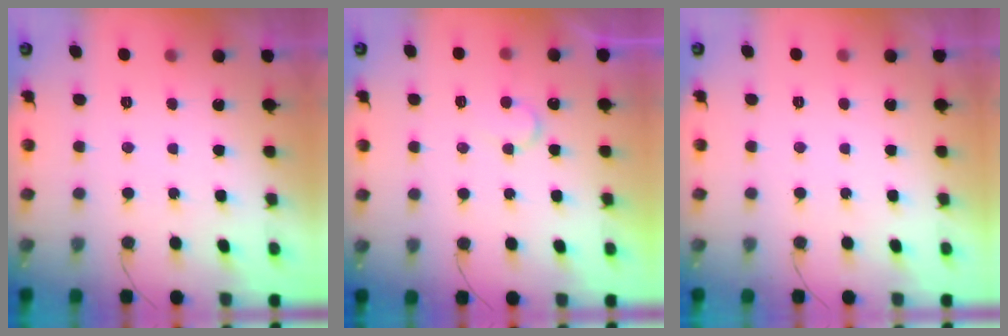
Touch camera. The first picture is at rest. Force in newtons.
{"total": 5.4, "press": 5.4, "slide": 0.3}
{"total": 1.8, "press": 1.7, "slide": 0.0}